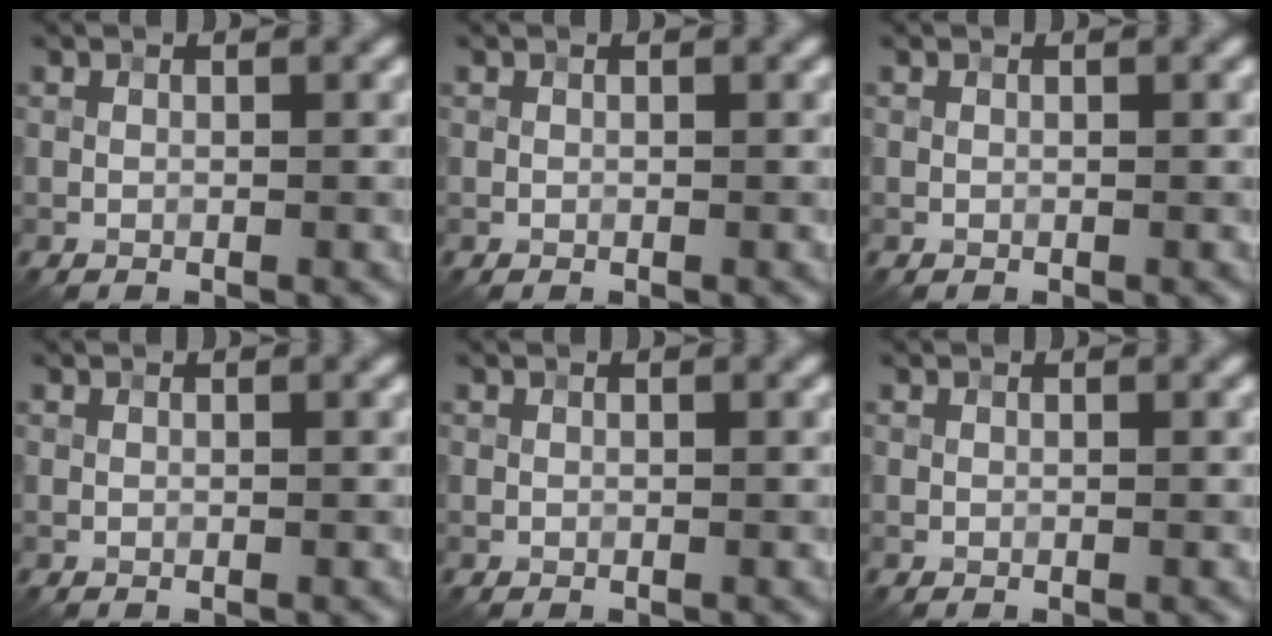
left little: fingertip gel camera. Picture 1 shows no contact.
{"total": 0.0}
{"total": 0.0}
{"total": 0.0}
{"total": 0.0}
{"total": 0.0}